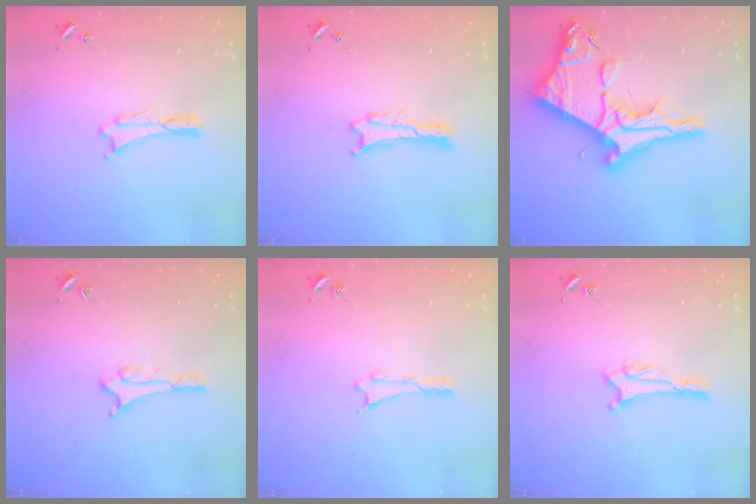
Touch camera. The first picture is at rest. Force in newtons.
{"total": 0.0}
{"total": 13.4, "press": 13.4, "slide": 1.3}
{"total": 1.6, "press": 1.6, "slide": 0.1}
{"total": 0.0}
{"total": 2.7, "press": 2.7, "slide": 0.2}